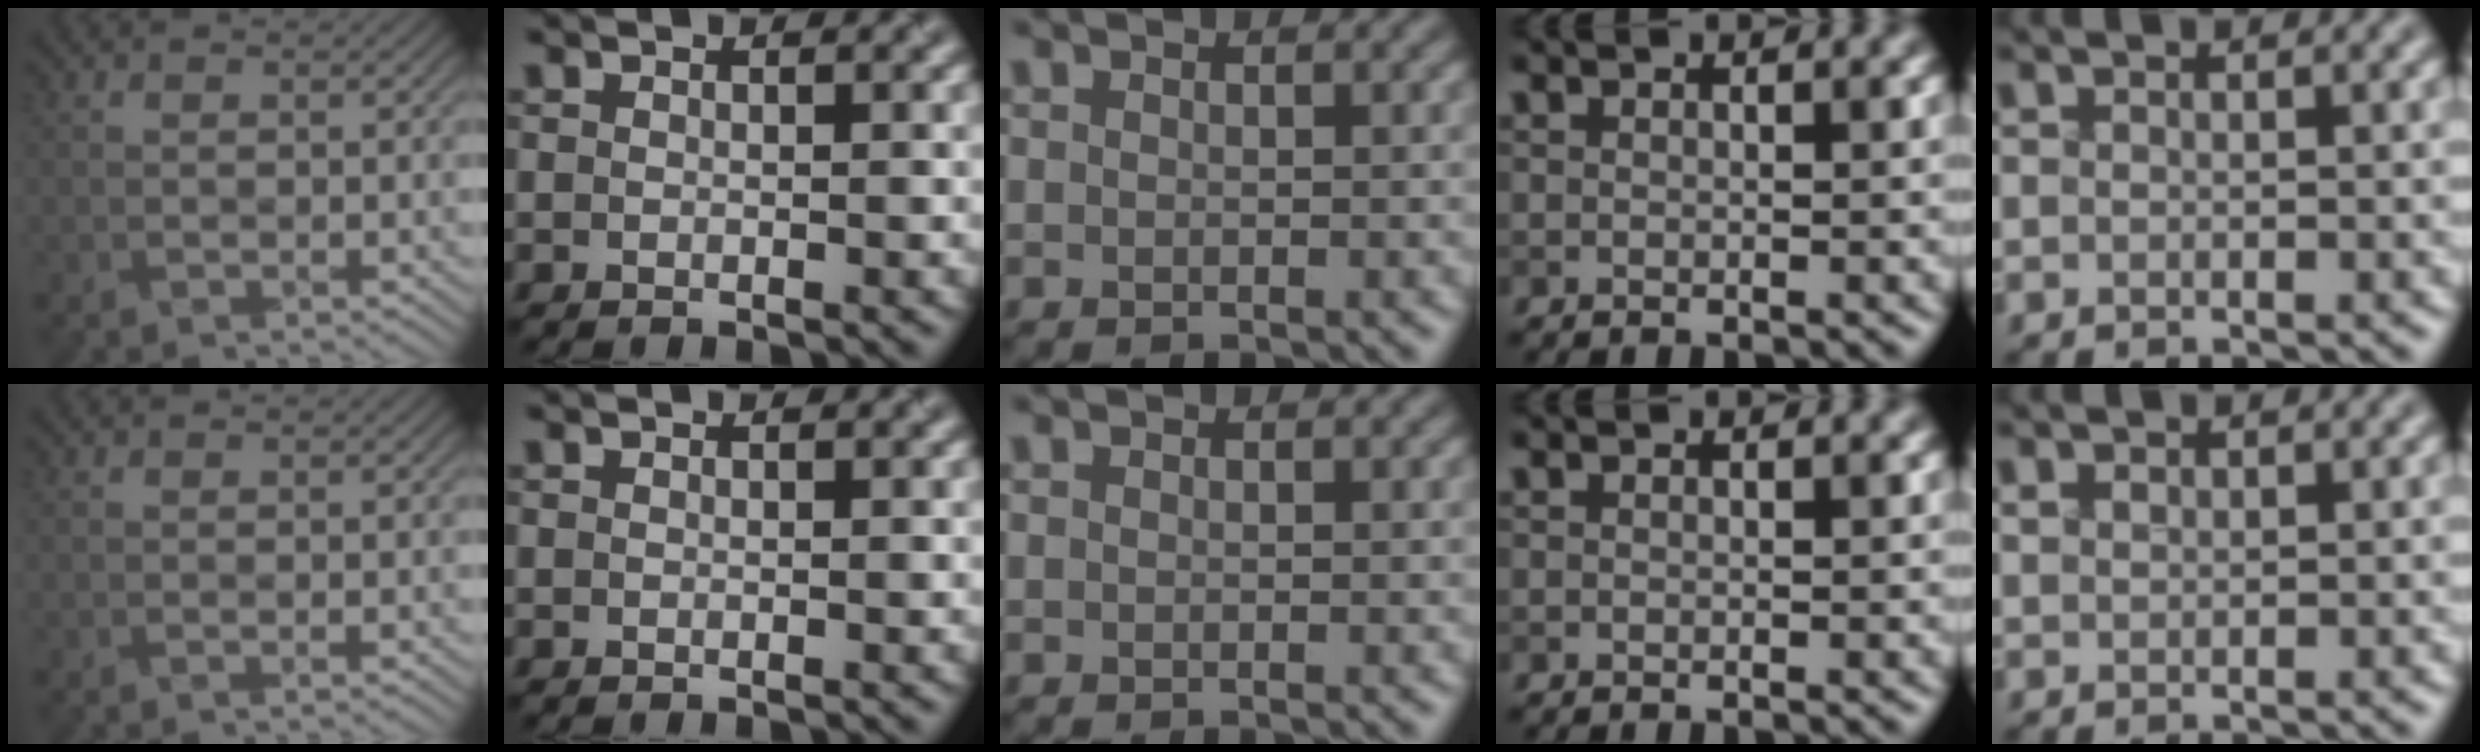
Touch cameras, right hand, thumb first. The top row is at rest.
{"ring": {"total": 0.6, "force": [-0.6, 0.0, -0.2], "torque": [0.003, 0.002, -0.006]}, "little": {"total": 1.1, "force": [0.7, 0.7, 0.5], "torque": [-0.020, 0.009, 0.019]}}